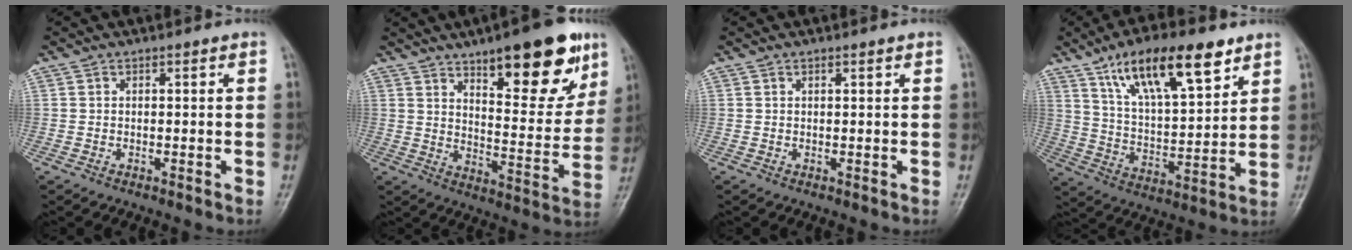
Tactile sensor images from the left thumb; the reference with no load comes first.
{"total": 19.5, "force": [11.4, 6.8, 14.2], "torque": [-0.150, -0.057, 0.169]}
{"total": 0.5, "force": [0.4, 0.1, 0.4], "torque": [-0.006, -0.001, 0.007]}
{"total": 18.3, "force": [10.8, 6.4, 13.3], "torque": [-0.193, -0.039, 0.191]}